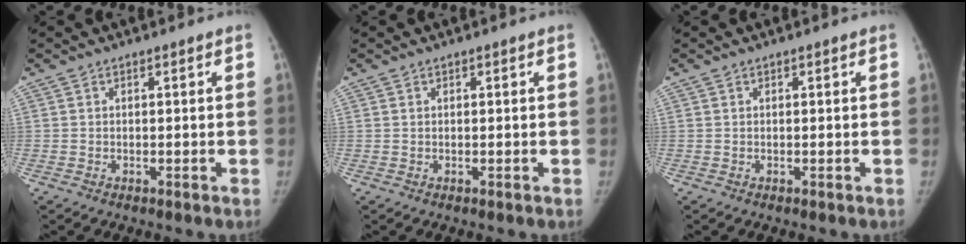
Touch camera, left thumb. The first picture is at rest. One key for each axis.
{"total": 0.0}
{"total": 0.0}